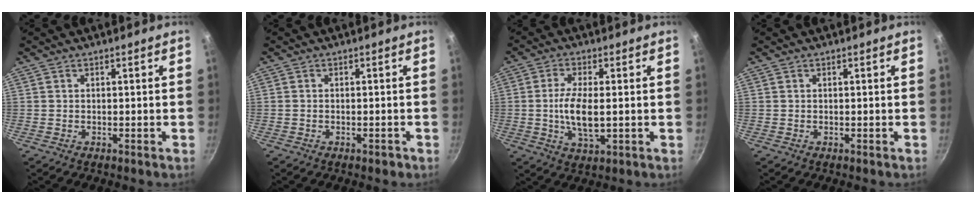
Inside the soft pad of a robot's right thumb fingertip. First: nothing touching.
{"total": 1.3, "force": [-0.8, 0.7, 0.8], "torque": [-0.009, 0.011, -0.008]}
{"total": 7.9, "force": [-0.3, 3.1, 7.3], "torque": [-0.148, -0.003, -0.006]}
{"total": 0.0}